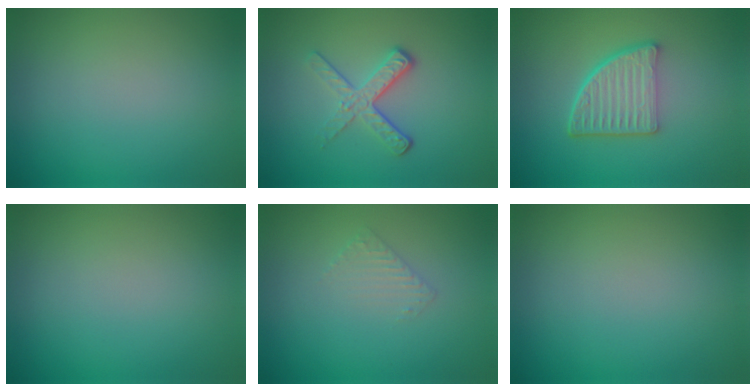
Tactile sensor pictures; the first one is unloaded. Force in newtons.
{"total": 3.5, "press": 2.3, "slide": 2.7}
{"total": 5.2, "press": 3.7, "slide": 3.7}
{"total": 0.0}
{"total": 1.3, "press": 1.3, "slide": 0.3}
{"total": 0.0}